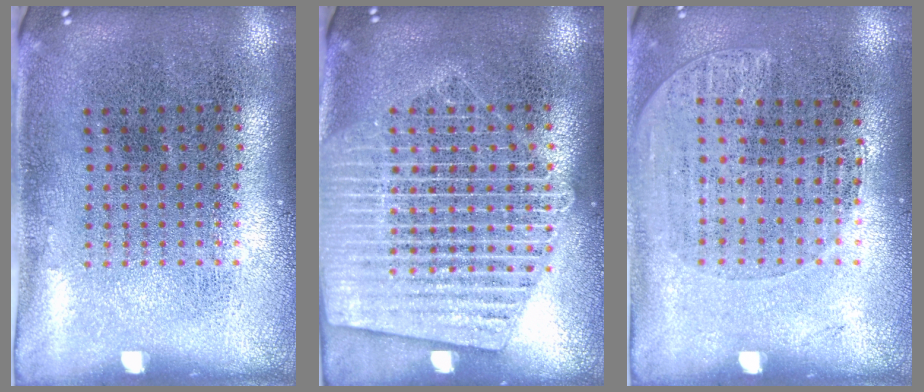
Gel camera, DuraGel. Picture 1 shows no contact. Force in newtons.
{"total": 2.3, "press": 2.2, "slide": 0.2}
{"total": 1.1, "press": 0.9, "slide": 0.5}